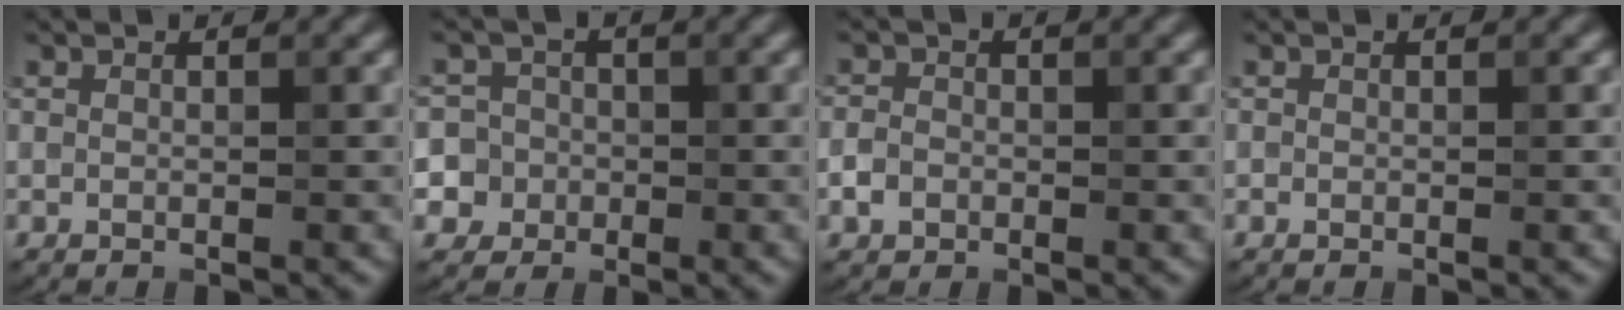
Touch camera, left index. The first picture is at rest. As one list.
[{"total": 8.3, "force": [-2.2, 7.8, 1.9], "torque": [-0.048, 0.015, -0.072]}, {"total": 1.5, "force": [-0.7, 1.2, 0.6], "torque": [-0.005, 0.007, -0.018]}, {"total": 0.0}]